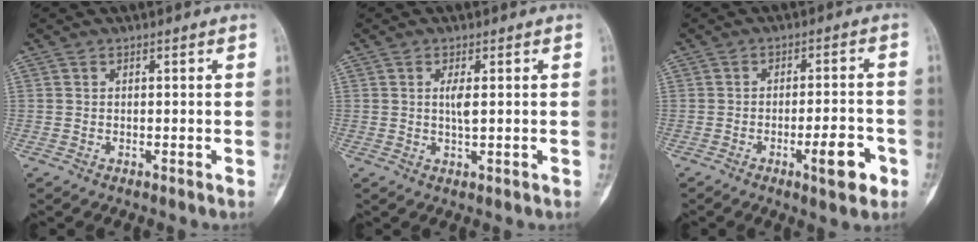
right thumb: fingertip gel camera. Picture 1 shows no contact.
{"total": 2.5, "force": [0.4, 0.5, 2.4], "torque": [-0.048, -0.004, 0.010]}
{"total": 7.6, "force": [-3.3, 2.2, 6.5], "torque": [-0.084, 0.017, -0.045]}